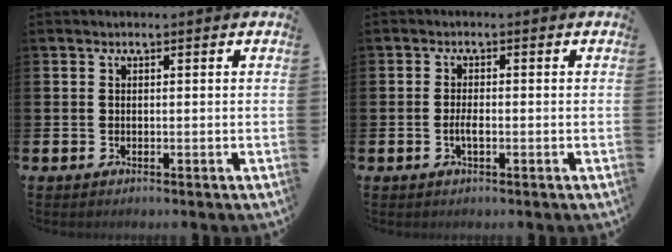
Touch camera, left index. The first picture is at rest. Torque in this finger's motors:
{"motor_torque": [0.48, 0.13, 0.04, 0.06]}